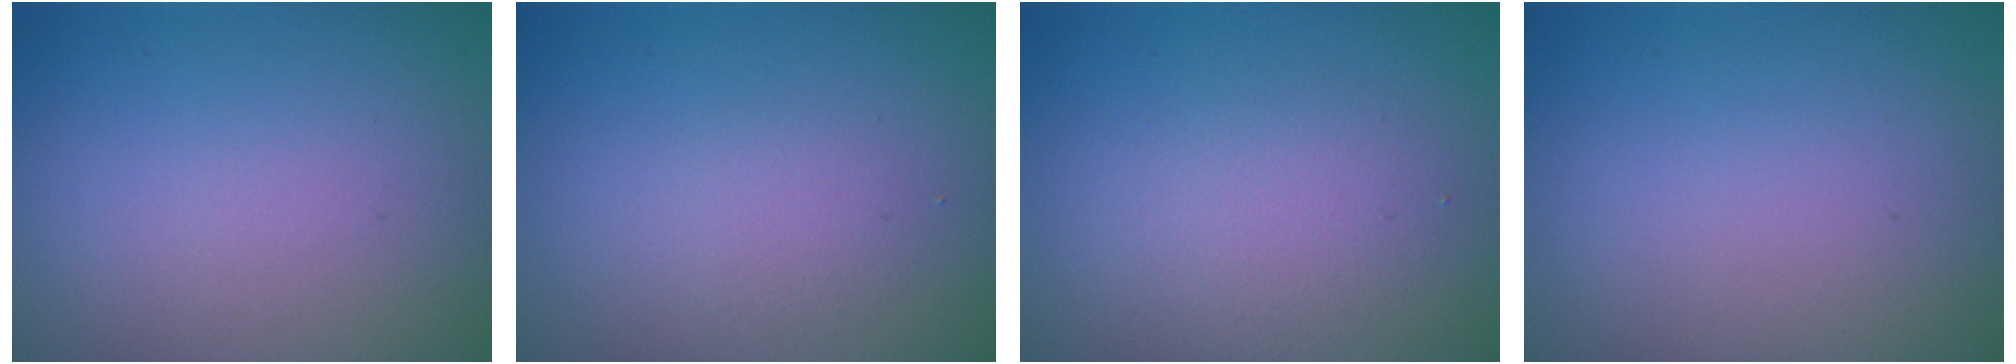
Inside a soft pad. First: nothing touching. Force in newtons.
{"total": 1.3, "press": 1.3, "slide": 0.1}
{"total": 2.3, "press": 2.3, "slide": 0.2}
{"total": 0.0}